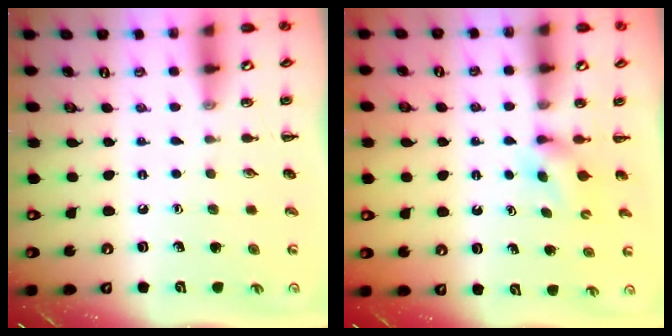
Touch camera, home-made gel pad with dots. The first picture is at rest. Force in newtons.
{"total": 3.5, "press": 3.4, "slide": 1.0}